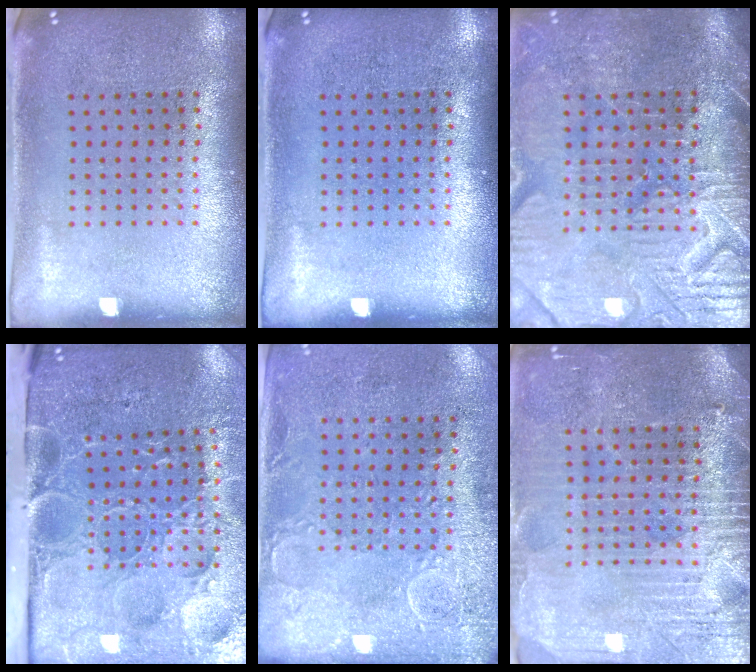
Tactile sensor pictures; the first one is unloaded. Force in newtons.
{"total": 0.0}
{"total": 4.4, "press": 4.0, "slide": 1.8}
{"total": 5.1, "press": 4.1, "slide": 3.0}
{"total": 2.9, "press": 2.3, "slide": 1.8}
{"total": 3.7, "press": 3.5, "slide": 1.3}